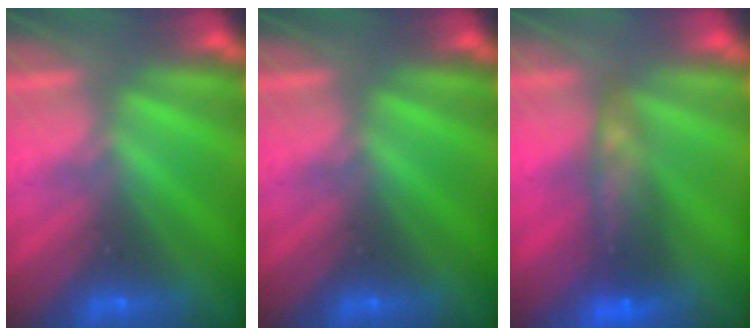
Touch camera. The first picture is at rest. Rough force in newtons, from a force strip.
{"total": 0.0}
{"total": 9.0}